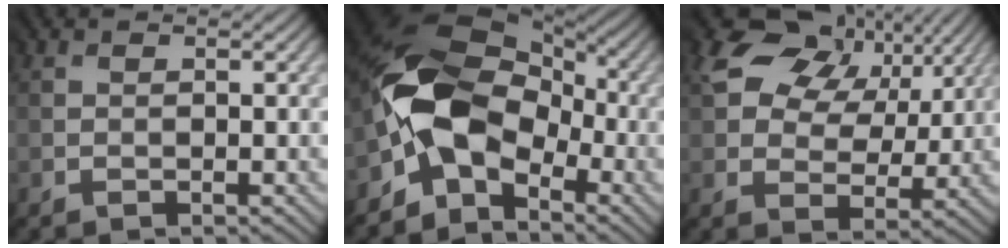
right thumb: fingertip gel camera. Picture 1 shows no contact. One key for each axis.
{"total": 9.5, "fx": -3.6, "fy": 6.3, "fz": 6.1, "tx": -0.126, "ty": 0.006, "tz": -0.081}
{"total": 12.7, "fx": 6.3, "fy": 8.3, "fz": 7.2, "tx": -0.175, "ty": 0.029, "tz": 0.111}